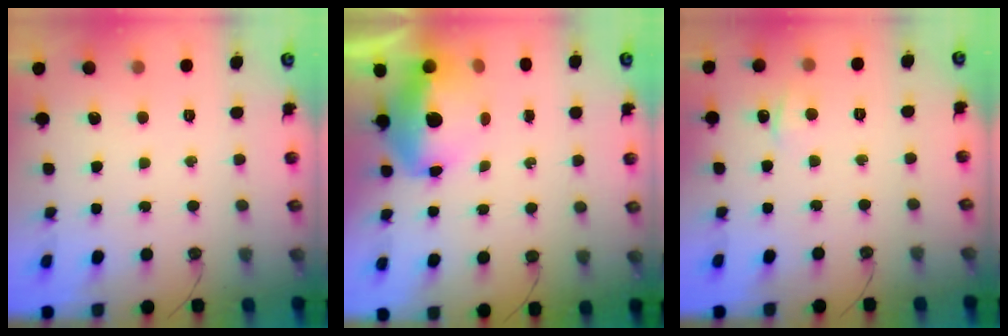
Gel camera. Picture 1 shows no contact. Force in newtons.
{"total": 12.0, "press": 11.9, "slide": 1.1}
{"total": 2.4, "press": 2.4, "slide": 0.4}